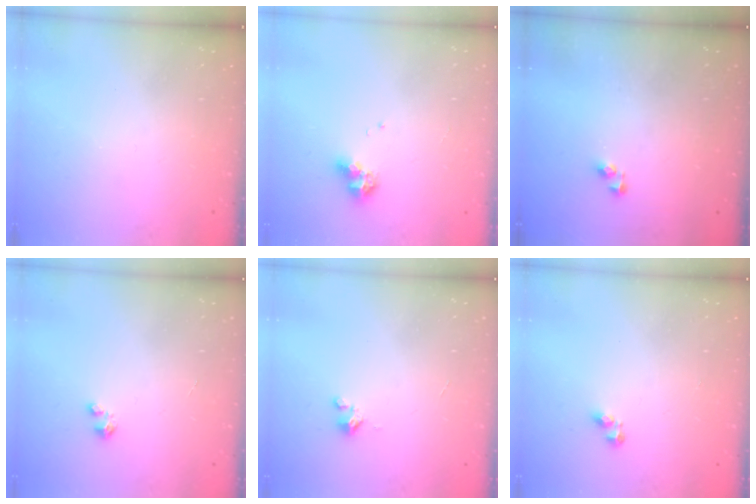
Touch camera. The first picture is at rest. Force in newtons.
{"total": 7.9, "press": 7.9, "slide": 0.4}
{"total": 3.7, "press": 3.7, "slide": 0.2}
{"total": 1.6, "press": 1.6, "slide": 0.2}
{"total": 0.9, "press": 0.9, "slide": 0.2}
{"total": 2.8, "press": 2.8, "slide": 0.3}